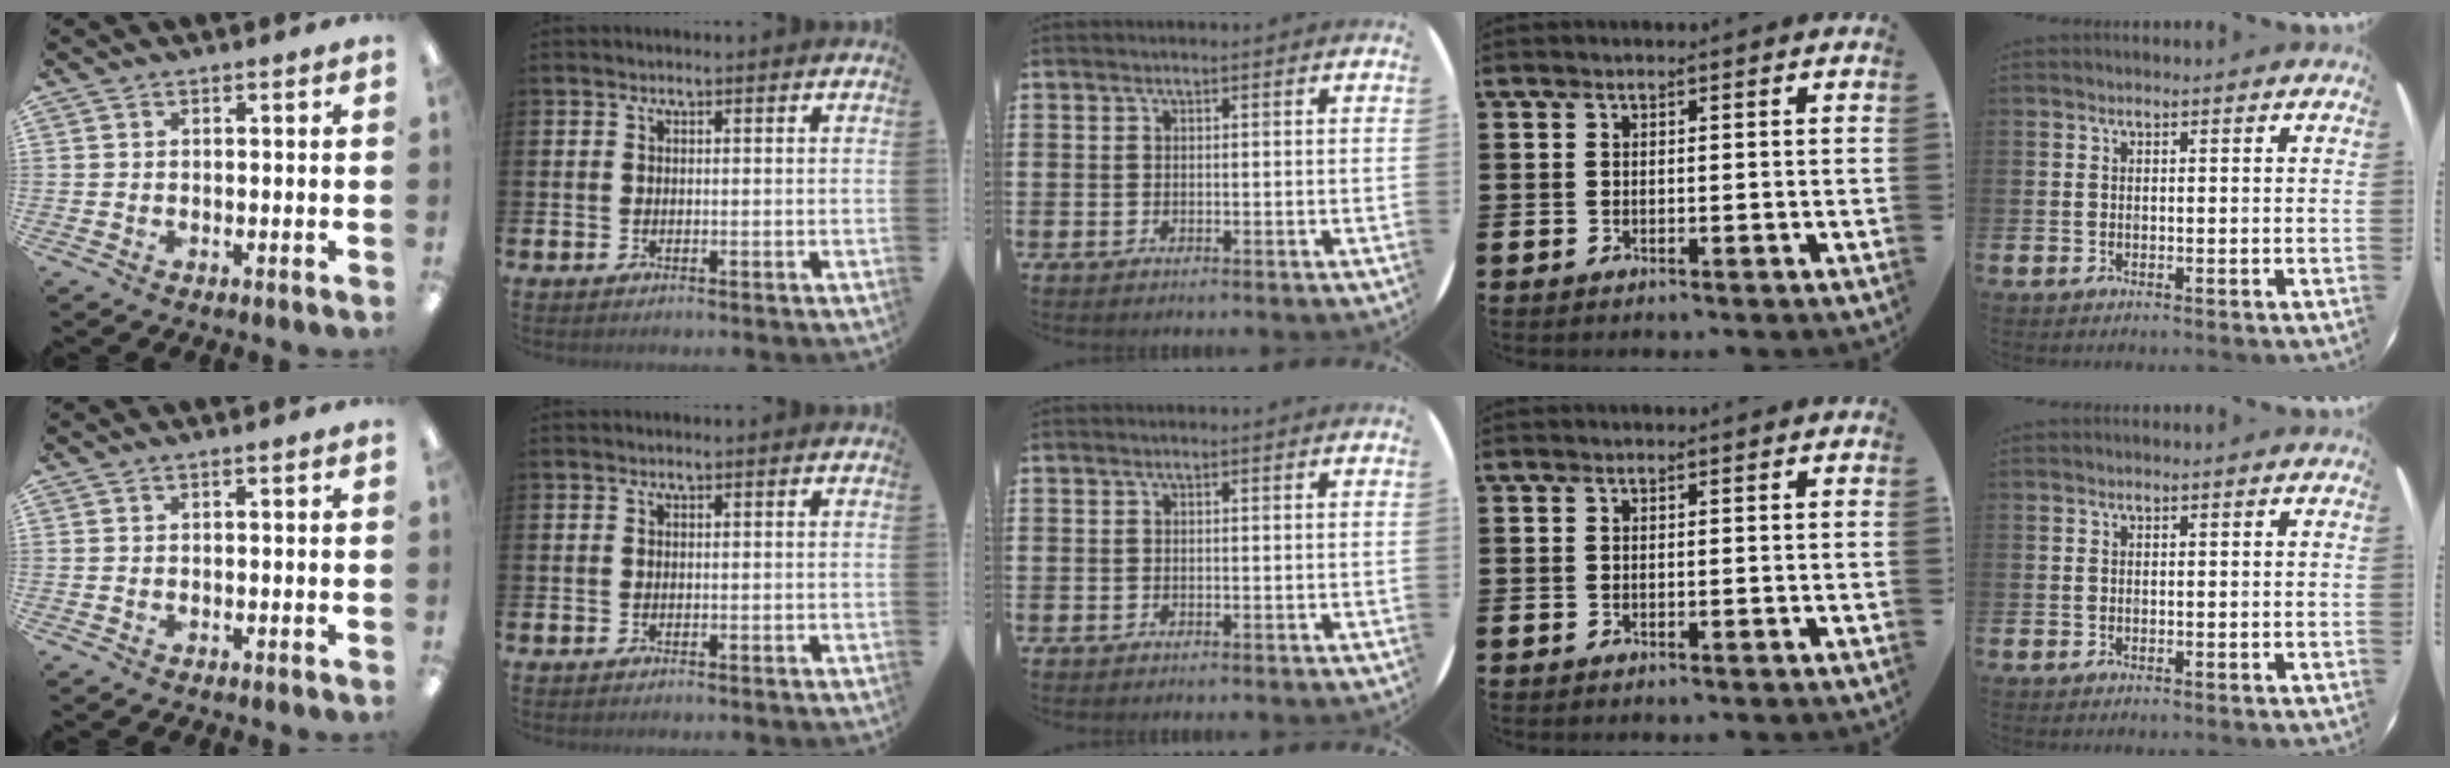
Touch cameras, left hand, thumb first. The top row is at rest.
{}